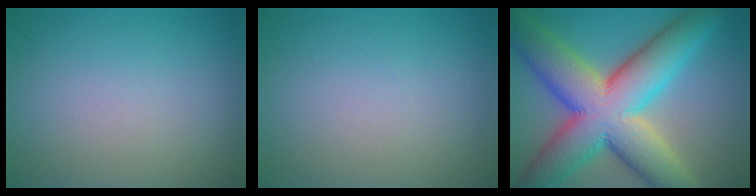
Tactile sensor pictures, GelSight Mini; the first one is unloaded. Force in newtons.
{"total": 0.0}
{"total": 15.4, "press": 15.3, "slide": 0.8}